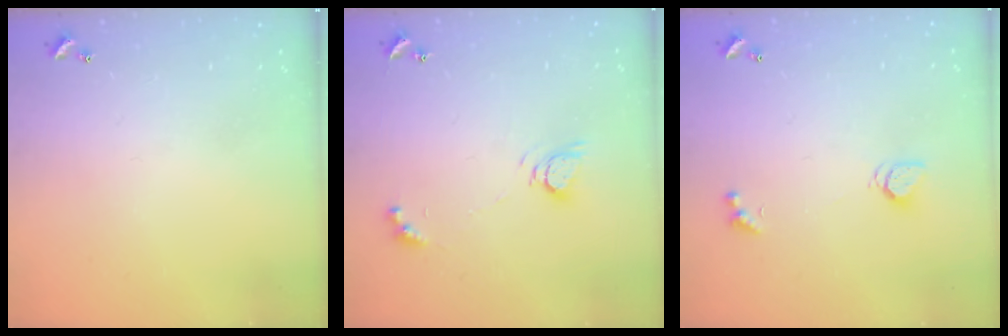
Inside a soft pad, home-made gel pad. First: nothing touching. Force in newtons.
{"total": 5.9, "press": 5.9, "slide": 0.5}
{"total": 2.0, "press": 2.0, "slide": 0.3}